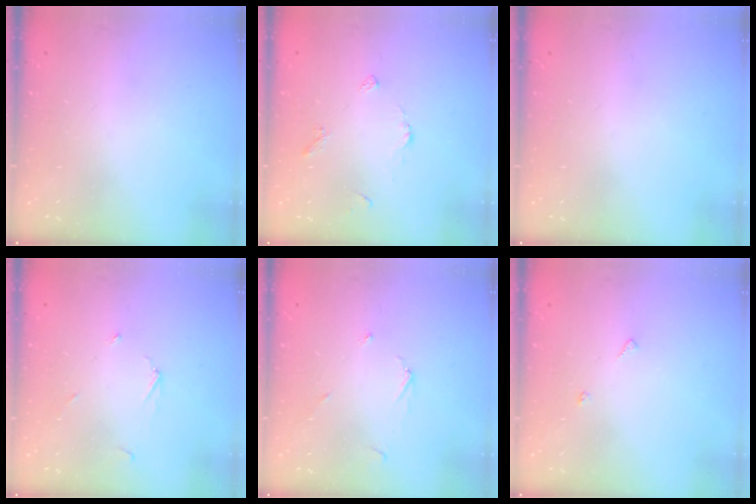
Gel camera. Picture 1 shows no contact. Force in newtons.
{"total": 4.0, "press": 4.0, "slide": 0.6}
{"total": 0.0}
{"total": 2.4, "press": 2.4, "slide": 0.2}
{"total": 2.5, "press": 2.5, "slide": 0.2}
{"total": 3.5, "press": 3.5, "slide": 0.3}